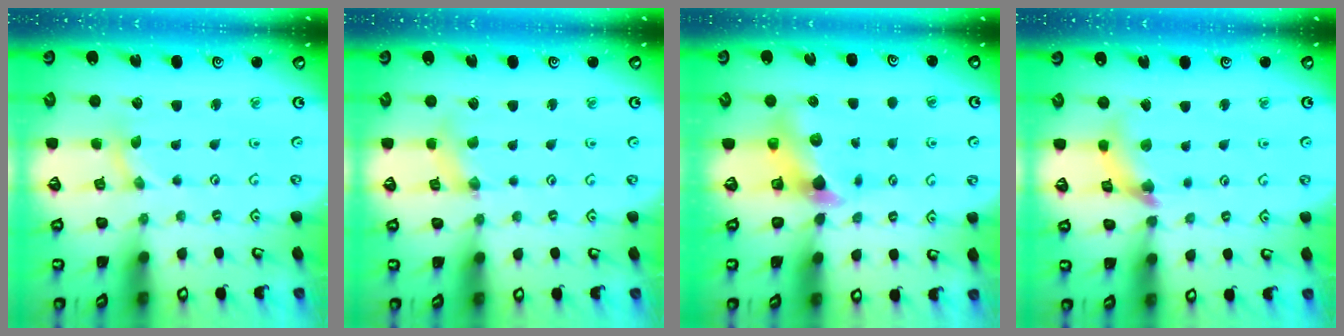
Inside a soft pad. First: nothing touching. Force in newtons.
{"total": 1.7, "press": 1.6, "slide": 0.3}
{"total": 7.5, "press": 7.5, "slide": 0.7}
{"total": 10.3, "press": 10.2, "slide": 1.2}